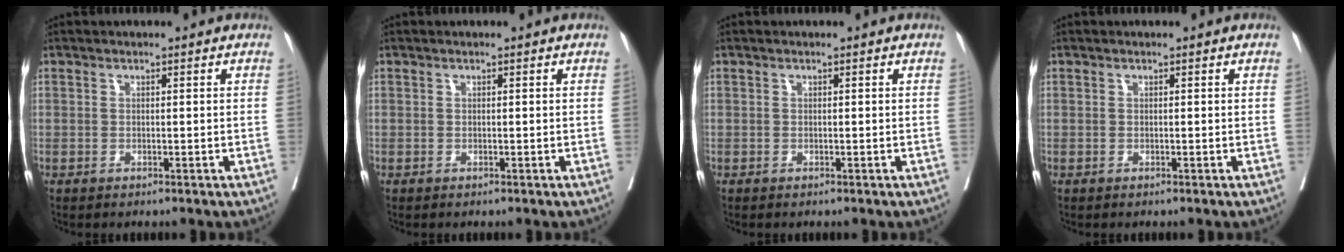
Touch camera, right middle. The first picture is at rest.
{"total": 0.0}
{"total": 0.0}
{"total": 0.0}